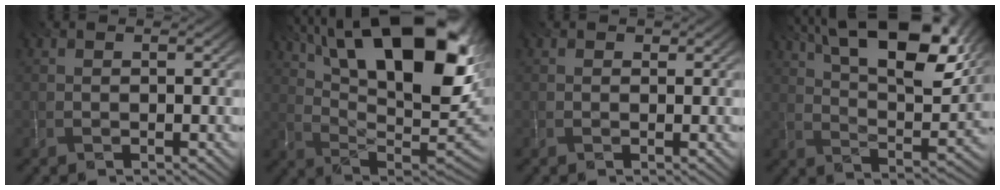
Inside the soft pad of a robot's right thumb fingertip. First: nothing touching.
{"total": 21.2, "force": [9.8, 8.8, 16.6], "torque": [-0.267, 0.031, 0.148]}
{"total": 0.6, "force": [0.3, 0.5, 0.2], "torque": [-0.002, -0.002, 0.002]}
{"total": 16.9, "force": [9.8, 6.3, 12.3], "torque": [-0.201, 0.006, 0.156]}